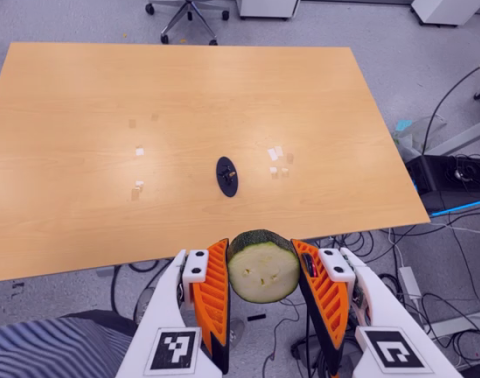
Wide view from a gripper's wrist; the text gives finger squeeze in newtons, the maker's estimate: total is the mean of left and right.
{"total": 11.9, "left": 12.0, "right": 11.8}